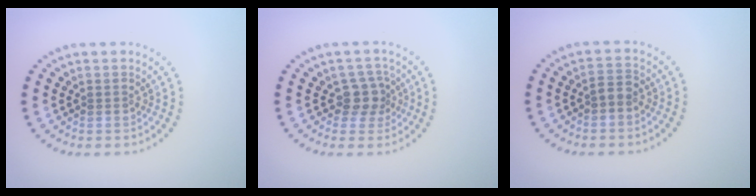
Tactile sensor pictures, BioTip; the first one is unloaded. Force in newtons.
{"total": 2.5, "press": 1.8, "slide": 1.7}
{"total": 1.3, "press": 1.2, "slide": 0.5}